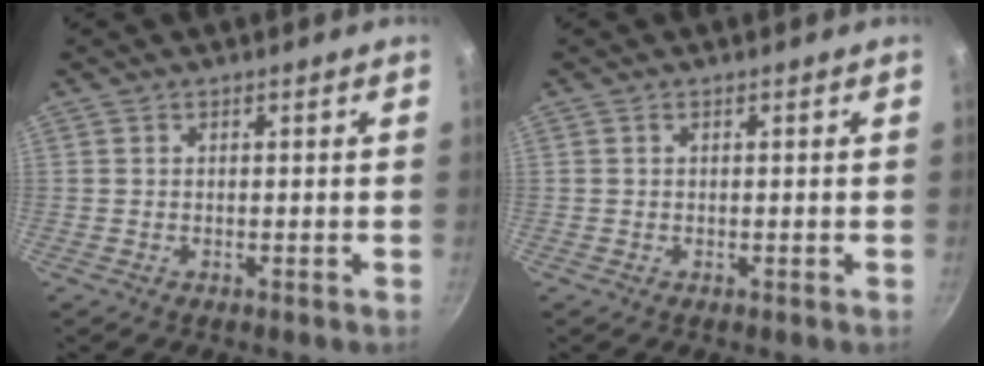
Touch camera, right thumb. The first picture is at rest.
{"total": 0.0}